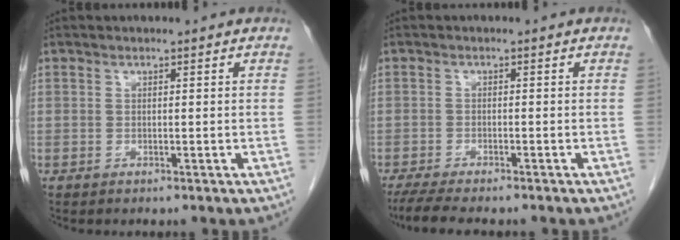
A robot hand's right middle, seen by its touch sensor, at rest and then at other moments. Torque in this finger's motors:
{"motor_torque": [0.07, -0.03, 0.02, 0.03]}